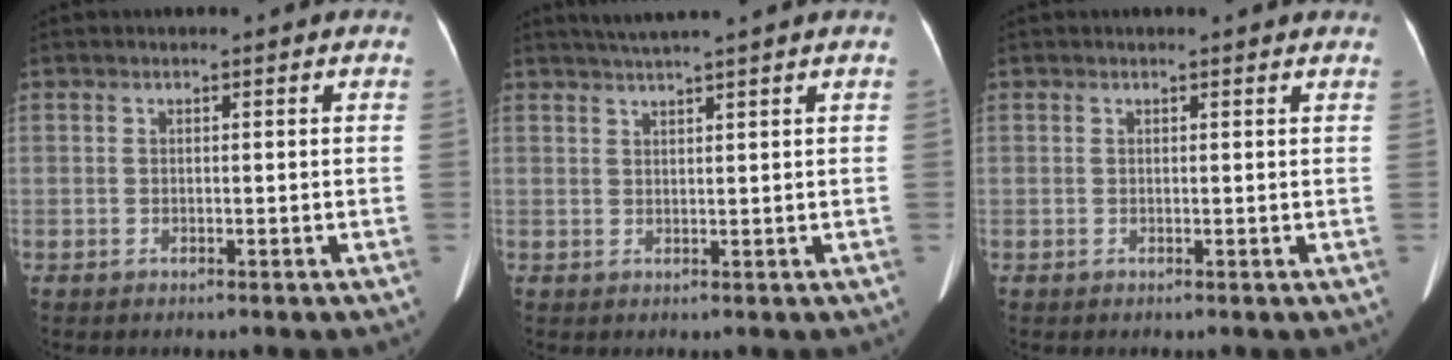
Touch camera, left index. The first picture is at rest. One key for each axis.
{"total": 4.3, "fx": 3.6, "fy": -1.3, "fz": 2.1, "tx": -0.032, "ty": 0.017, "tz": 0.063}
{"total": 1.9, "fx": 1.8, "fy": 0.2, "fz": 0.4, "tx": -0.012, "ty": 0.001, "tz": 0.009}